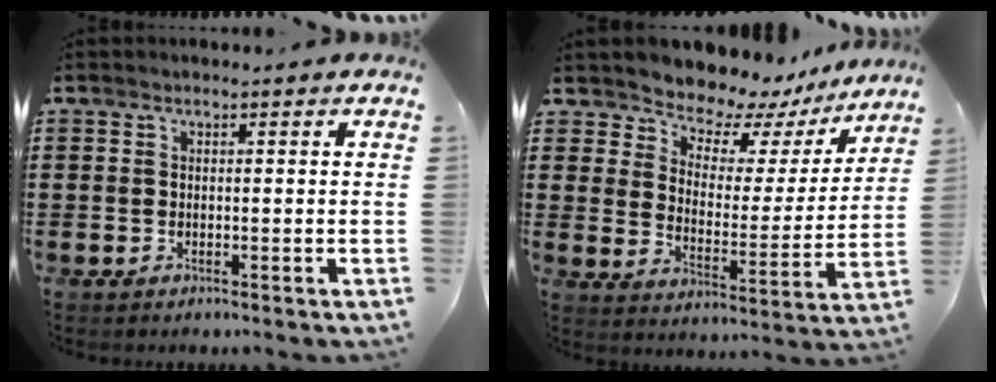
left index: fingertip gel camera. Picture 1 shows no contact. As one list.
[{"total": 7.0, "force": [6.6, 2.1, 0.3], "torque": [-0.041, -0.057, 0.115]}]